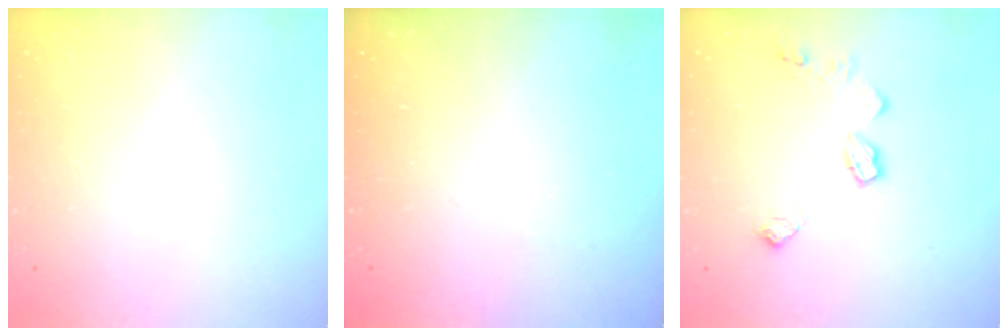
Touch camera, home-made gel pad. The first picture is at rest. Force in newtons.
{"total": 0.0}
{"total": 9.1, "press": 9.1, "slide": 0.3}